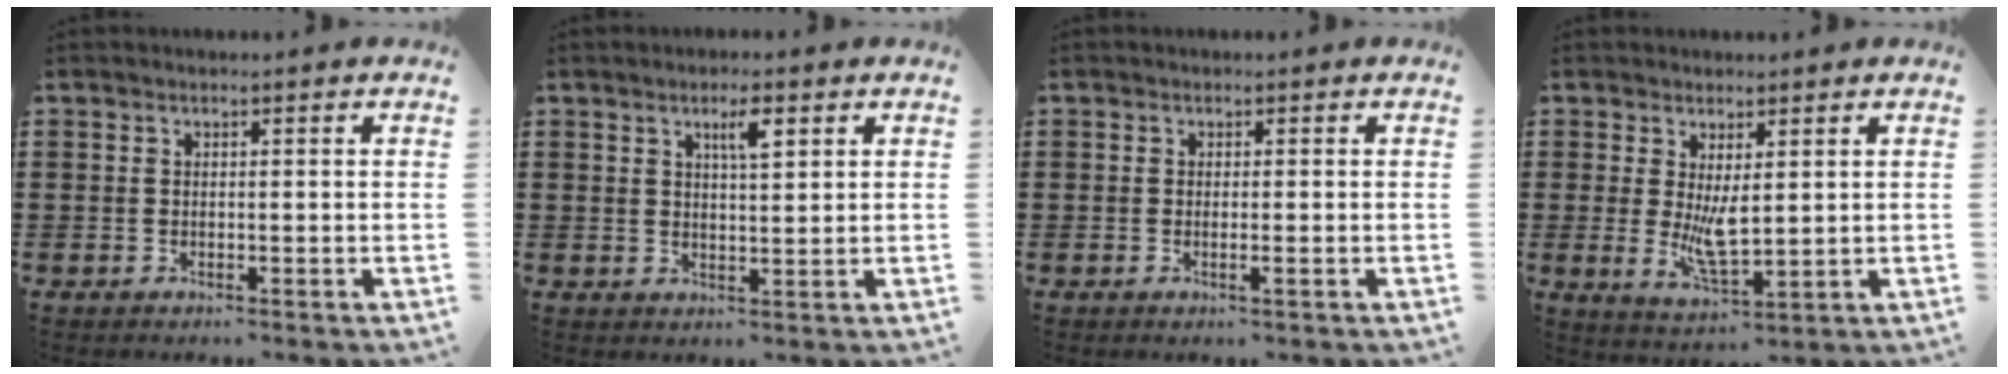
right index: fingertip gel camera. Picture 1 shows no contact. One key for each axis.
{"total": 3.3, "fx": 1.6, "fy": 0.5, "fz": 2.8, "tx": -0.051, "ty": 0.001, "tz": 0.024}
{"total": 0.9, "fx": -0.4, "fy": -0.1, "fz": 0.8, "tx": -0.012, "ty": -0.005, "tz": -0.007}
{"total": 5.1, "fx": 0.7, "fy": 1.8, "fz": 4.7, "tx": -0.078, "ty": -0.012, "tz": 0.011}